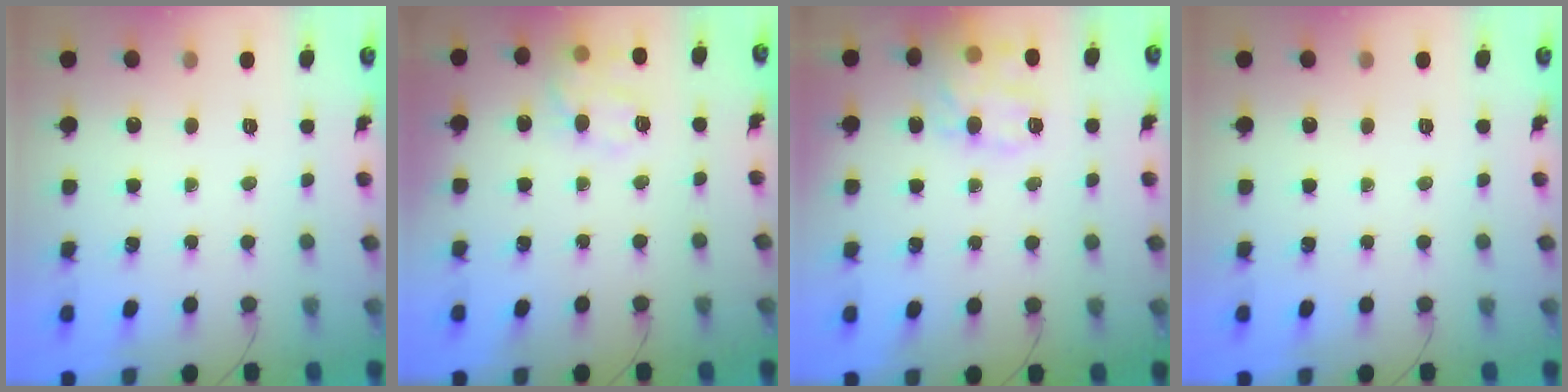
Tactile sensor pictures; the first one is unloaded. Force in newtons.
{"total": 11.0, "press": 11.0, "slide": 0.4}
{"total": 12.2, "press": 12.2, "slide": 1.0}
{"total": 0.0}